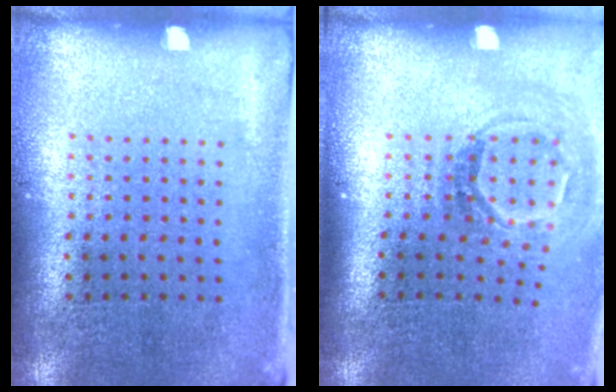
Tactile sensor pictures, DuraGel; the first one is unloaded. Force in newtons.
{"total": 1.9, "press": 1.3, "slide": 1.4}